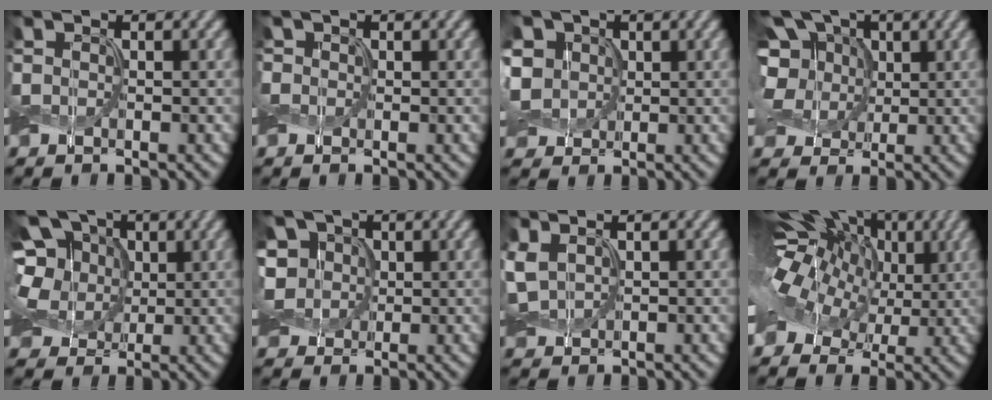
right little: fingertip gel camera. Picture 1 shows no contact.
{"total": 0.7, "force": [0.0, 0.7, 0.0], "torque": [0.002, 0.003, -0.002]}
{"total": 6.2, "force": [1.6, 5.1, 3.1], "torque": [-0.096, 0.031, 0.014]}
{"total": 9.9, "force": [1.3, 7.9, 5.7], "torque": [-0.120, 0.032, -0.001]}
{"total": 9.4, "force": [0.6, 7.7, 5.4], "torque": [-0.117, 0.022, -0.008]}
{"total": 6.3, "force": [1.4, 5.3, 3.1], "torque": [-0.084, 0.028, 0.007]}
{"total": 3.1, "force": [0.8, 2.1, 2.1], "torque": [-0.058, 0.009, 0.017]}
{"total": 18.1, "force": [4.0, 12.3, 12.6], "torque": [-0.234, 0.038, 0.034]}